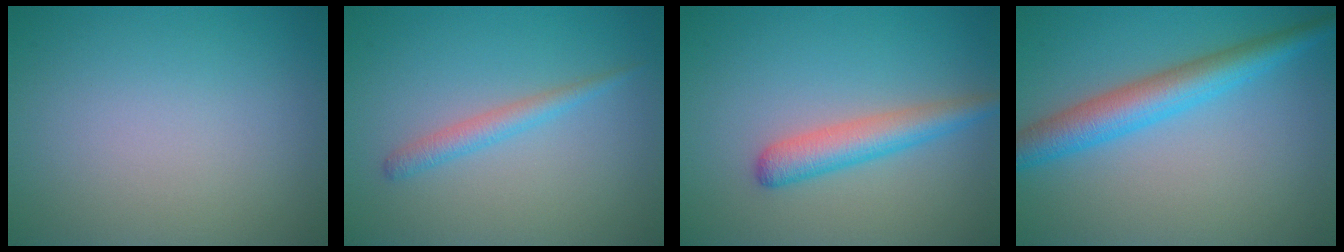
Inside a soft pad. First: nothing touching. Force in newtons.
{"total": 1.8, "press": 1.8, "slide": 0.0}
{"total": 3.4, "press": 3.4, "slide": 0.1}
{"total": 5.0, "press": 5.0, "slide": 0.2}